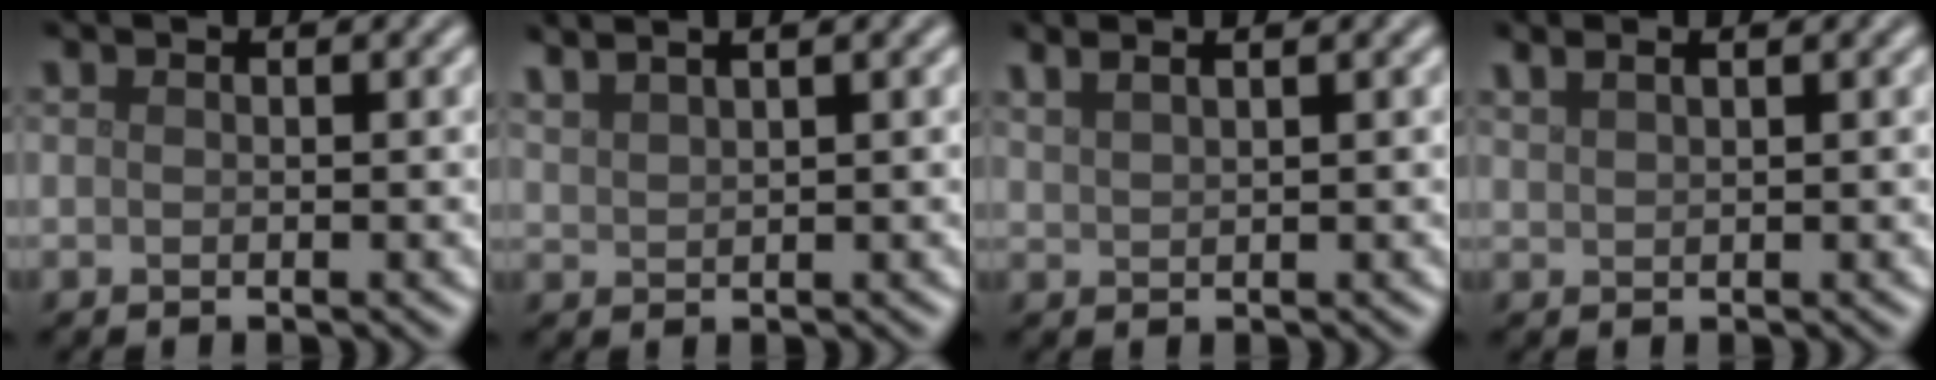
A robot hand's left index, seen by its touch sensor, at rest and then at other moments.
{"total": 4.3, "force": [3.2, 1.4, 2.5], "torque": [-0.018, 0.027, 0.025]}
{"total": 3.0, "force": [2.1, 1.1, 1.8], "torque": [-0.011, 0.013, 0.012]}
{"total": 1.8, "force": [1.4, 0.6, 1.0], "torque": [-0.011, 0.002, 0.017]}